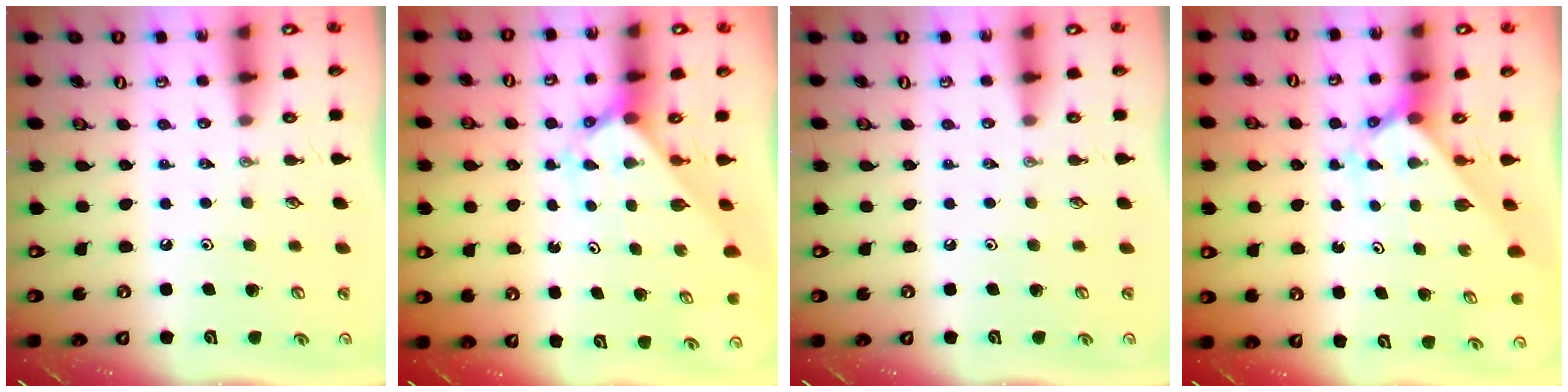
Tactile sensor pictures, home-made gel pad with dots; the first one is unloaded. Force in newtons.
{"total": 2.2, "press": 2.2, "slide": 0.2}
{"total": 0.0}
{"total": 2.2, "press": 2.2, "slide": 0.2}